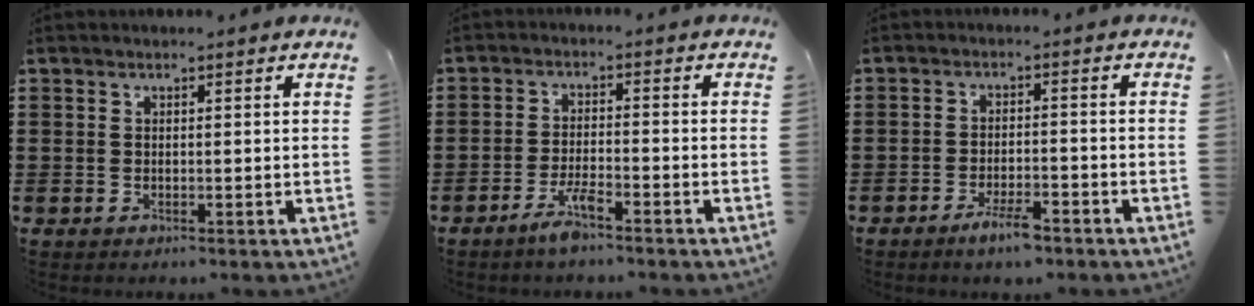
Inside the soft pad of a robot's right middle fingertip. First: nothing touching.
{"total": 4.1, "force": [-2.9, 0.5, 2.9], "torque": [-0.063, 0.000, -0.055]}
{"total": 4.0, "force": [-2.8, 0.9, 2.7], "torque": [-0.048, 0.005, -0.052]}